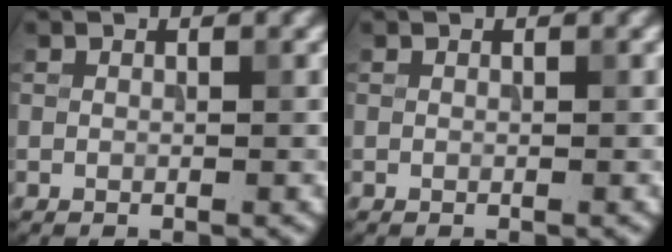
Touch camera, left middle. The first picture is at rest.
{"total": 0.0}